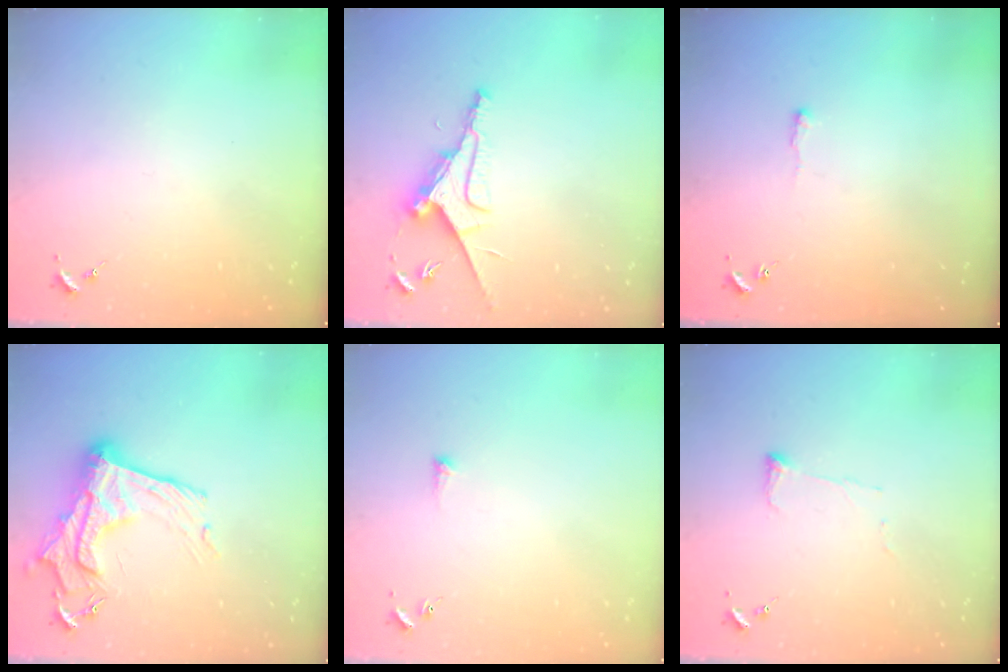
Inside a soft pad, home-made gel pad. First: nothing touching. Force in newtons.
{"total": 9.7, "press": 9.6, "slide": 1.1}
{"total": 2.1, "press": 2.1, "slide": 0.4}
{"total": 17.3, "press": 17.3, "slide": 1.4}
{"total": 3.6, "press": 3.6, "slide": 0.3}
{"total": 5.0, "press": 5.0, "slide": 0.7}